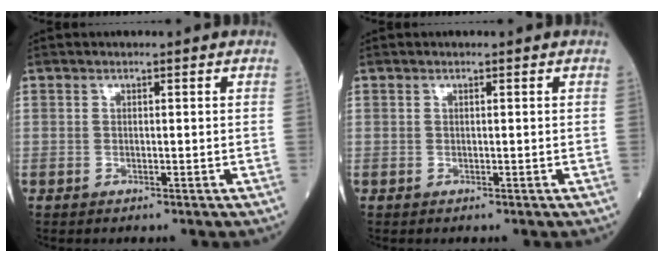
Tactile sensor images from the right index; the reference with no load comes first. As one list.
[{"total": 0.0}]